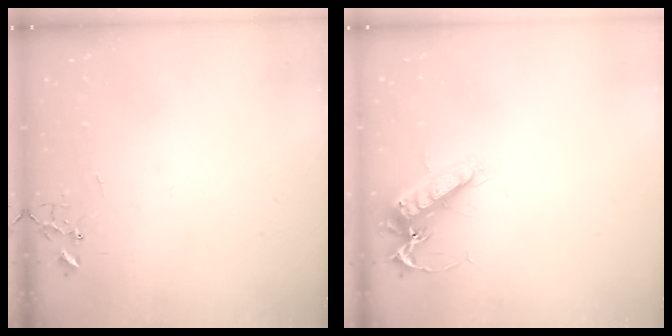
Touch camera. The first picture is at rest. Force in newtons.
{"total": 14.1, "press": 13.9, "slide": 1.9}